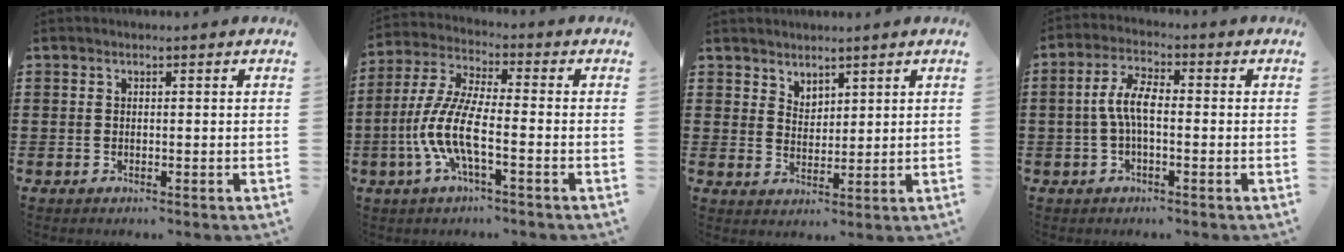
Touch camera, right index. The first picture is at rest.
{"total": 8.8, "force": [-3.2, 2.1, 7.9], "torque": [-0.196, -0.017, -0.070]}
{"total": 3.0, "force": [2.7, 1.3, -0.2], "torque": [-0.004, -0.001, 0.054]}
{"total": 5.7, "force": [-0.5, 2.2, 5.3], "torque": [-0.115, 0.001, -0.016]}